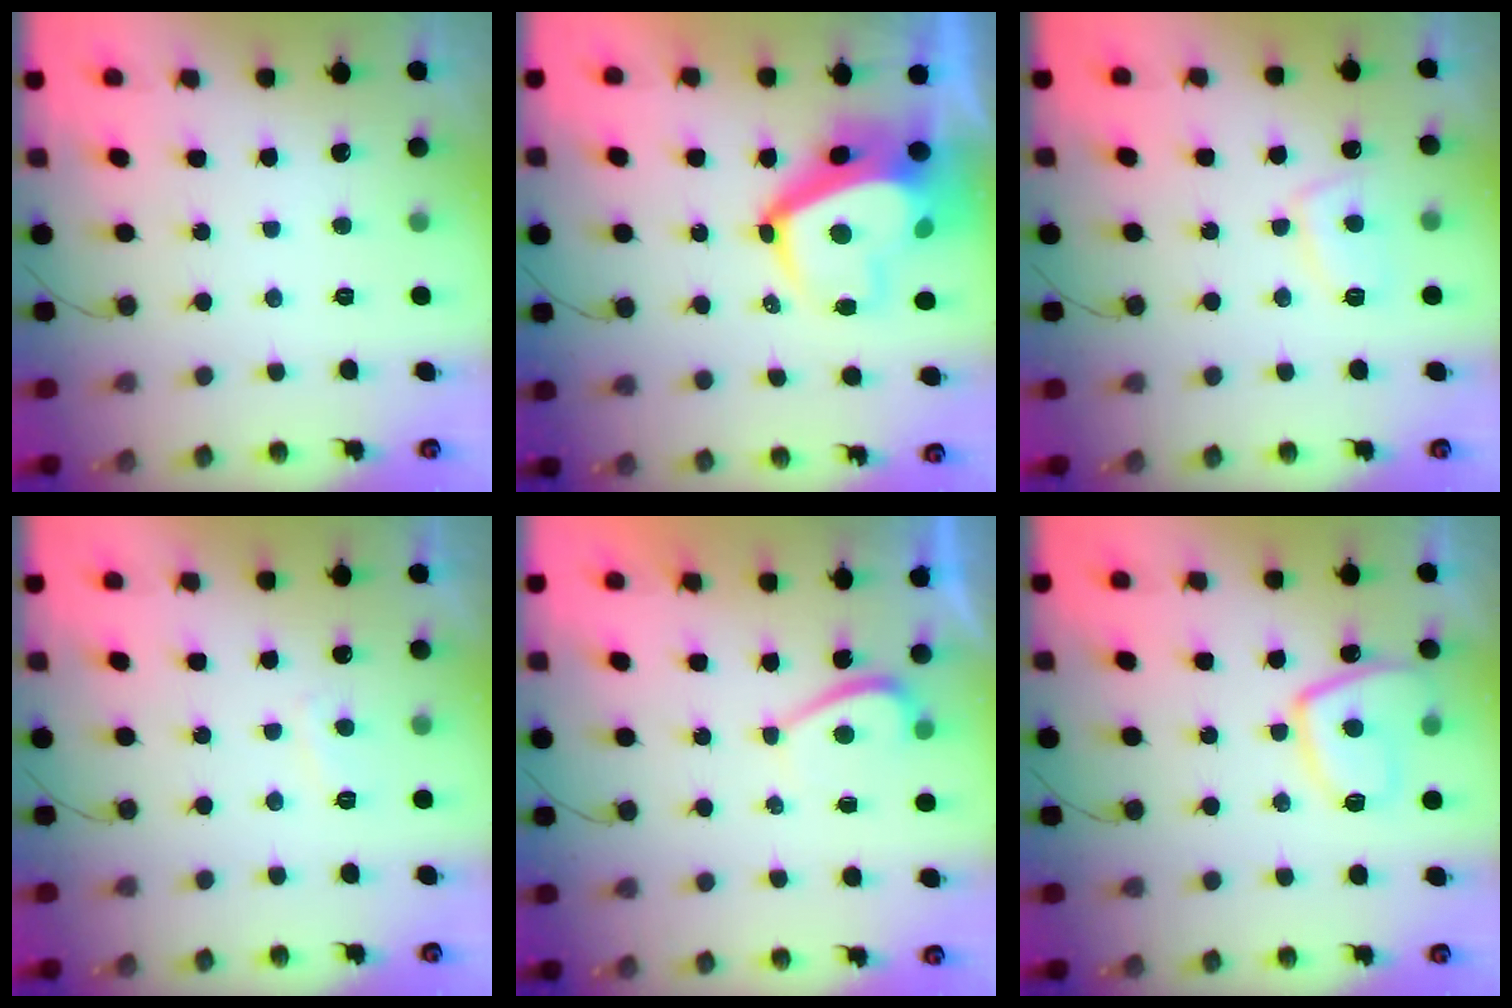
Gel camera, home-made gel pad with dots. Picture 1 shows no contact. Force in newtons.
{"total": 10.8, "press": 10.8, "slide": 1.3}
{"total": 5.9, "press": 5.8, "slide": 0.9}
{"total": 2.4, "press": 2.3, "slide": 0.7}
{"total": 2.0, "press": 1.9, "slide": 0.6}
{"total": 10.6, "press": 10.5, "slide": 1.4}